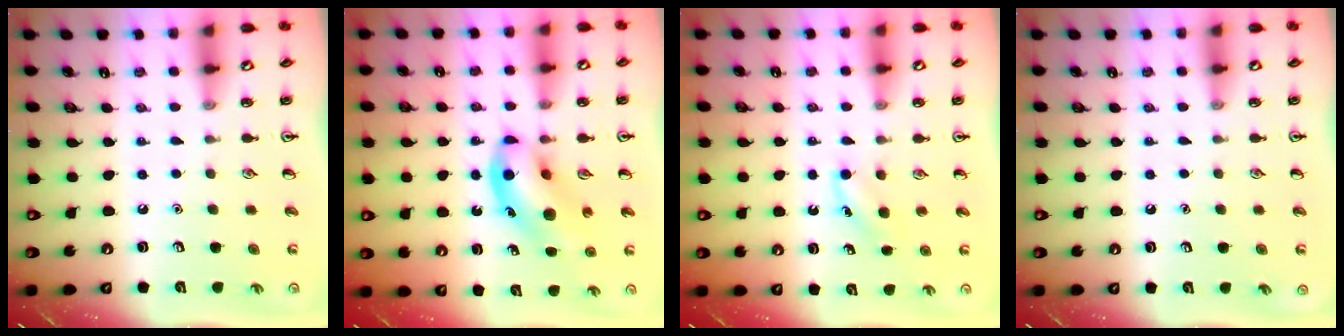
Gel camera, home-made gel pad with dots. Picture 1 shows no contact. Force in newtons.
{"total": 10.7, "press": 10.3, "slide": 3.0}
{"total": 3.8, "press": 3.5, "slide": 1.6}
{"total": 0.0}